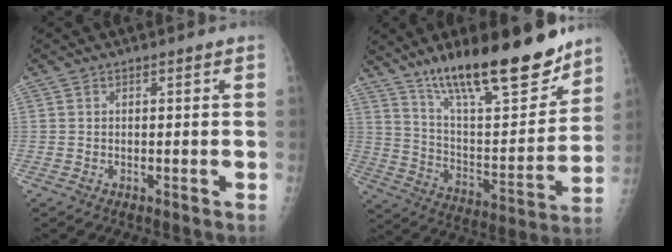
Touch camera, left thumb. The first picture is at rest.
{"total": 24.8, "force": [17.7, 6.6, 16.1], "torque": [-0.223, -0.084, 0.293]}